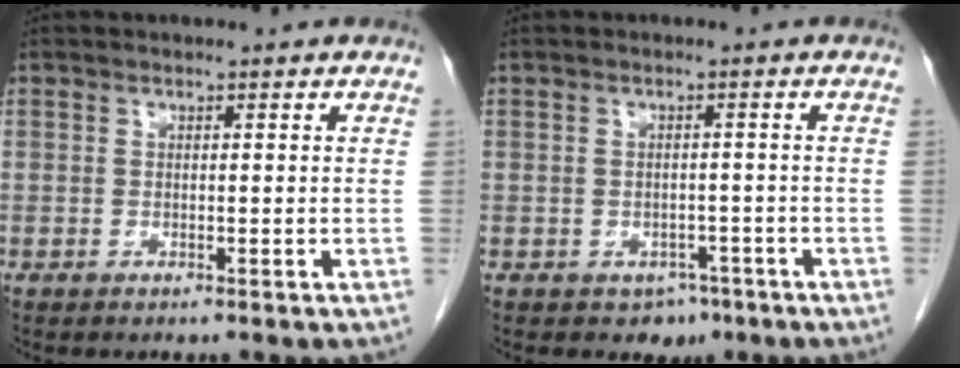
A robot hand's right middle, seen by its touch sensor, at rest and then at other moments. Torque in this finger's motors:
{"motor_torque": [-0.21, -0.18, -0.03, -0.01]}